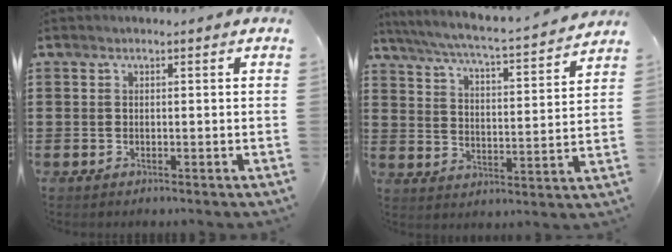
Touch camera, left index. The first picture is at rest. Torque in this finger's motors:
{"motor_torque": [1.08, -1.06, 0.30, 0.16]}